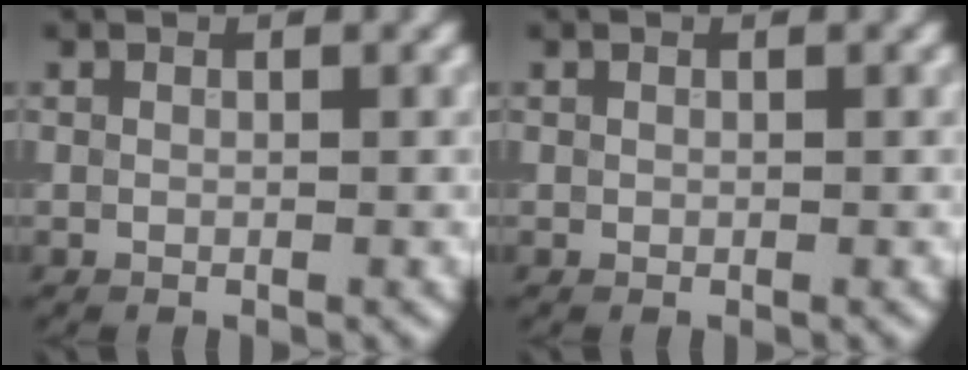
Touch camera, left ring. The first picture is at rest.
{"total": 0.0}